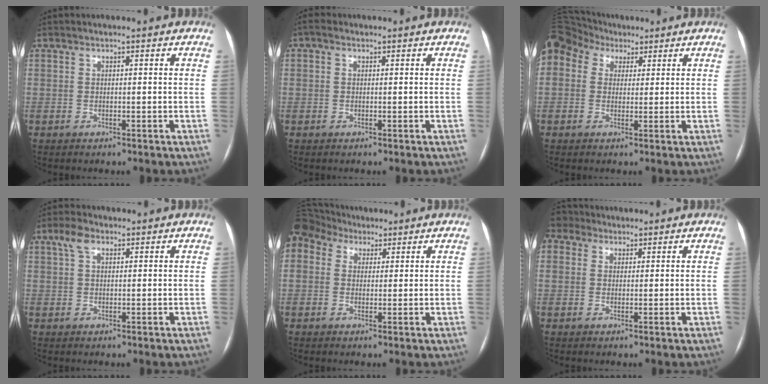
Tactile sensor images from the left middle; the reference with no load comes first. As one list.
[{"total": 0.9, "force": [-0.5, -0.5, -0.5], "torque": [0.007, -0.004, -0.011]}, {"total": 17.8, "force": [8.9, 13.5, 7.6], "torque": [-0.249, 0.104, 0.171]}, {"total": 3.0, "force": [1.6, 1.5, 2.1], "torque": [-0.049, 0.019, 0.033]}, {"total": 10.8, "force": [6.4, 7.8, 4.0], "torque": [-0.126, 0.061, 0.123]}, {"total": 3.1, "force": [2.5, 1.9, 0.1], "torque": [-0.015, 0.021, 0.055]}]